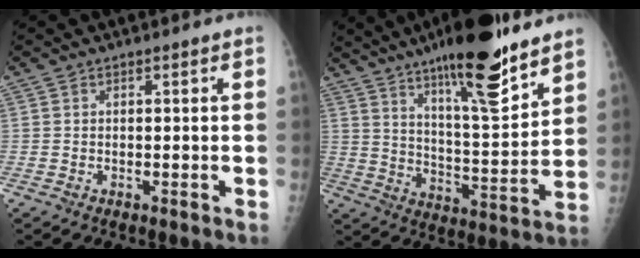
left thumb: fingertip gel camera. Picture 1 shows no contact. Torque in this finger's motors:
{"motor_torque": [2.87, 2.14, 1.16, -0.76, 0.12]}